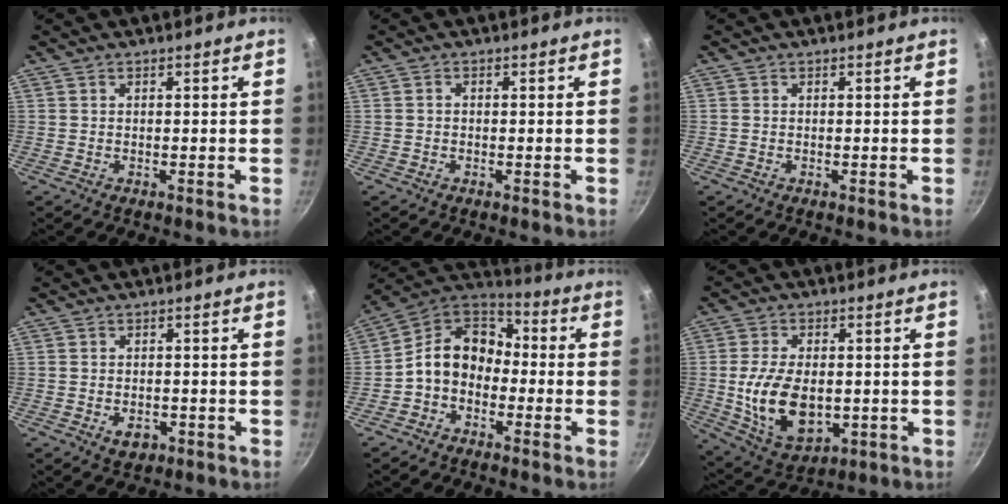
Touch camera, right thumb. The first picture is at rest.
{"total": 0.7, "force": [-0.1, 0.6, 0.4], "torque": [-0.008, 0.005, -0.002]}
{"total": 0.0}
{"total": 3.4, "force": [-1.3, 2.3, 2.2], "torque": [-0.029, 0.008, -0.012]}
{"total": 12.1, "force": [-2.3, 9.3, 7.4], "torque": [-0.097, 0.054, -0.067]}
{"total": 14.4, "force": [-1.1, 8.9, 11.3], "torque": [-0.193, -0.007, -0.003]}